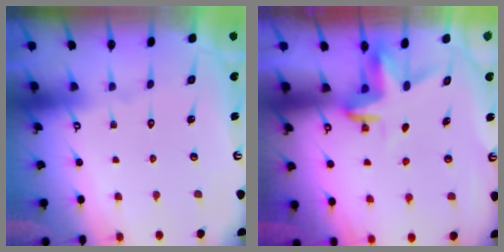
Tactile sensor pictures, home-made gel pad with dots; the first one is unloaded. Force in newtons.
{"total": 3.6, "press": 3.6, "slide": 0.2}